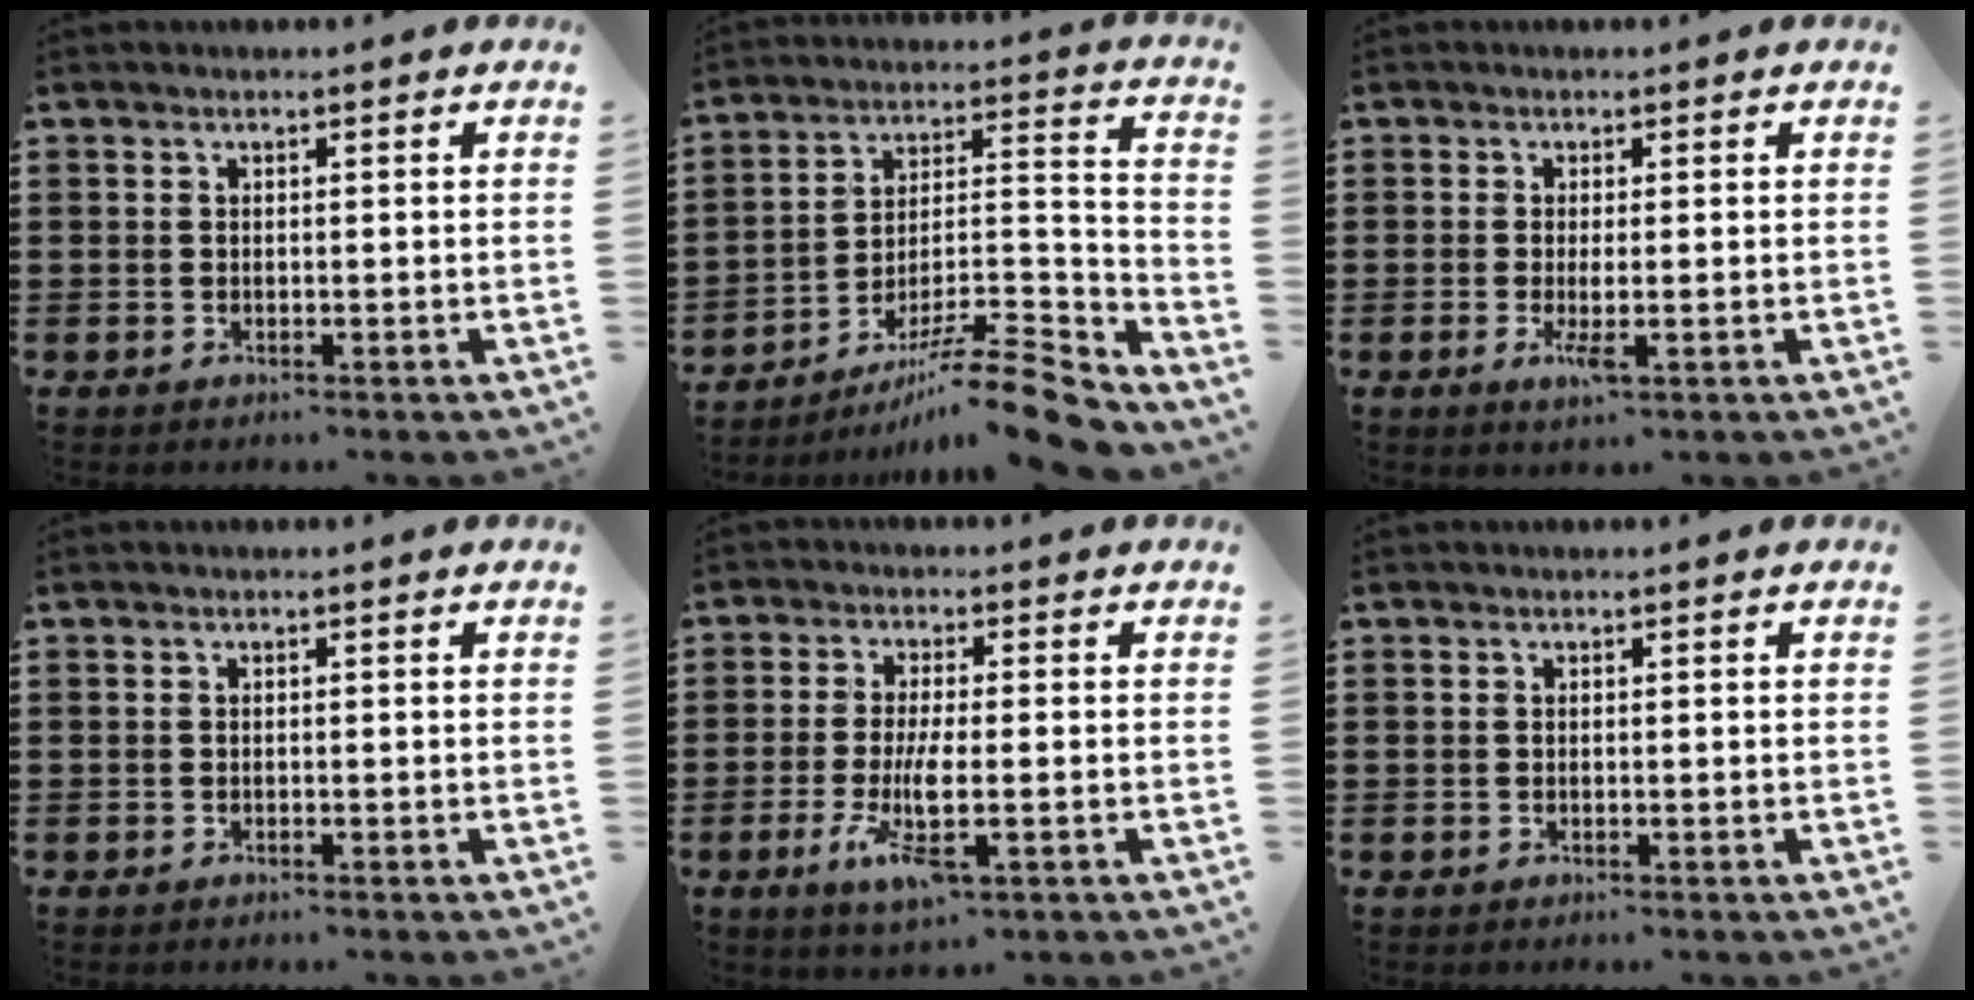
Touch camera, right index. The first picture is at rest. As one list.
[{"total": 11.6, "force": [-9.7, 1.0, 6.2], "torque": [-0.078, 0.028, -0.184]}, {"total": 2.8, "force": [-0.9, 0.4, 2.6], "torque": [-0.058, -0.012, -0.019]}, {"total": 0.0}, {"total": 7.2, "force": [-2.4, 1.6, 6.6], "torque": [-0.141, -0.019, -0.045]}, {"total": 0.0}]